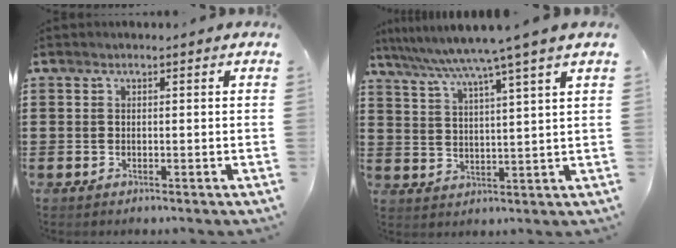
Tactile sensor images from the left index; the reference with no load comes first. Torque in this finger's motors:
{"motor_torque": [2.14, 0.00, 1.05, 0.21]}